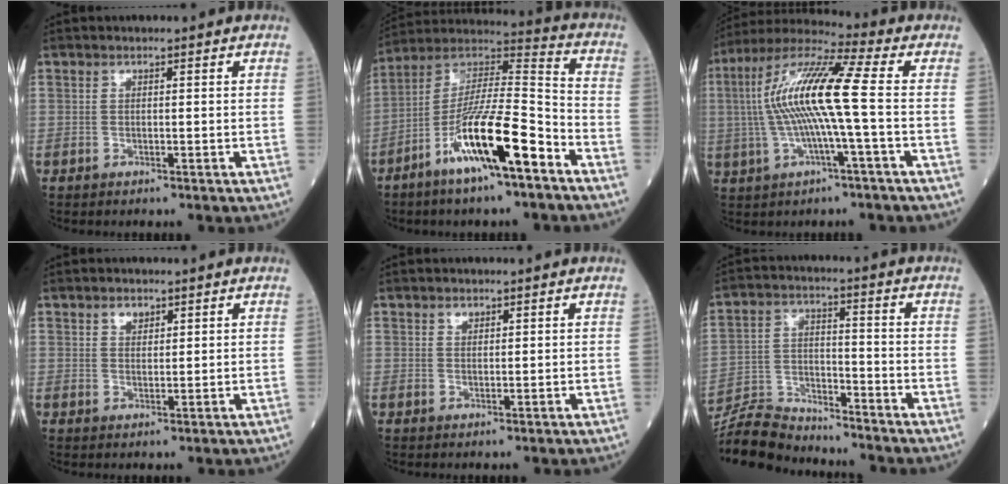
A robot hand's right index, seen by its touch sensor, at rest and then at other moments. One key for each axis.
{"total": 16.1, "fx": -8.1, "fy": 1.9, "fz": 13.8, "tx": -0.258, "ty": -0.004, "tz": -0.145}
{"total": 13.7, "fx": 0.0, "fy": 0.3, "fz": 13.7, "tx": -0.273, "ty": 0.021, "tz": -0.011}
{"total": 2.0, "fx": 1.3, "fy": 1.2, "fz": 1.0, "tx": -0.015, "ty": 0.001, "tz": 0.023}
{"total": 1.1, "fx": 0.8, "fy": 0.7, "fz": 0.4, "tx": -0.005, "ty": -0.003, "tz": 0.012}
{"total": 9.6, "fx": -9.5, "fy": 0.8, "fz": 0.9, "tx": -0.025, "ty": 0.004, "tz": -0.182}